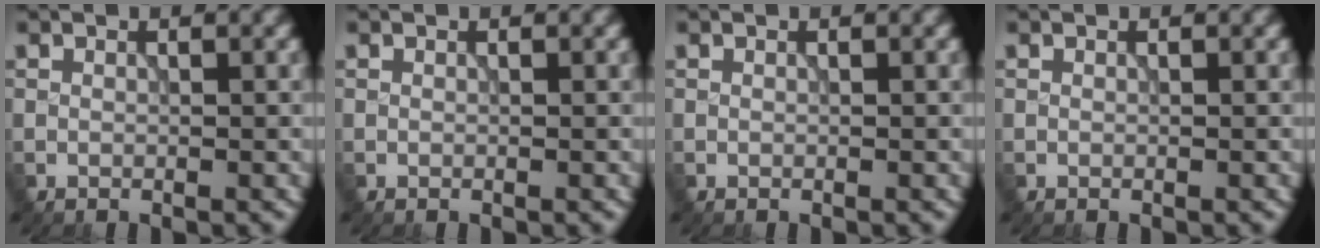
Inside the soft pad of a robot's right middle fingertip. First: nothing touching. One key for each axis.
{"total": 0.0}
{"total": 0.0}
{"total": 0.0}